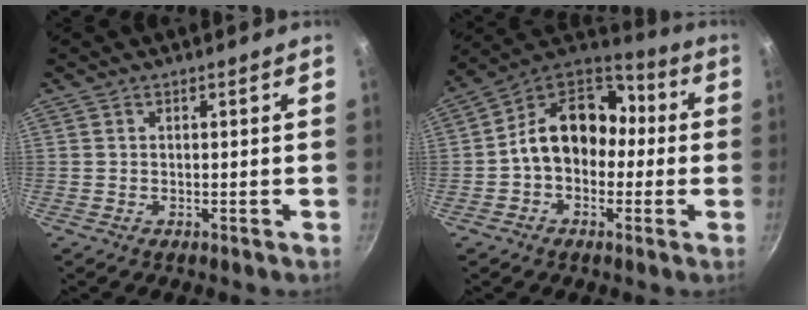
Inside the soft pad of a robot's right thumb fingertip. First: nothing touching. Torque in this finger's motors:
{"motor_torque": [0.48, 1.91, 0.97, -0.77, 0.09]}